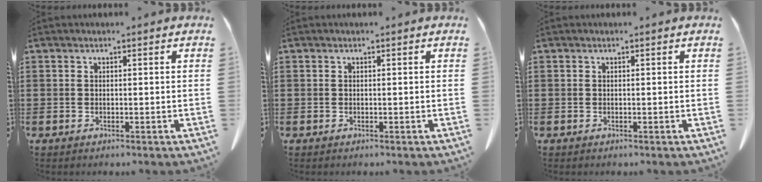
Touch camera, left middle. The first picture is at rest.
{"total": 0.0}
{"total": 0.0}